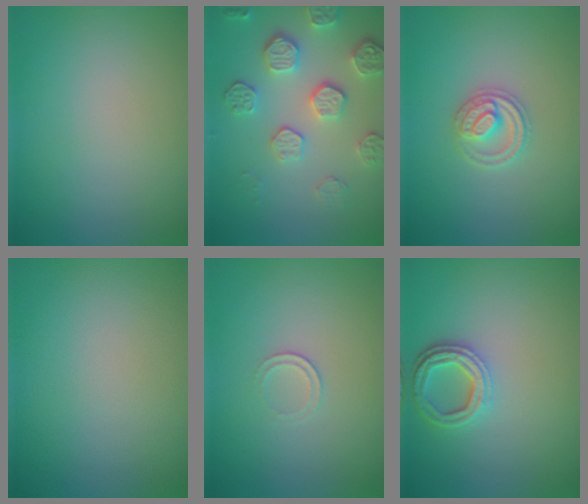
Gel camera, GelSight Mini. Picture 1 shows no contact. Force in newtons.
{"total": 4.5, "press": 4.3, "slide": 1.5}
{"total": 2.8, "press": 2.8, "slide": 0.3}
{"total": 0.0}
{"total": 0.7, "press": 0.3, "slide": 0.6}
{"total": 3.3, "press": 2.7, "slide": 1.9}